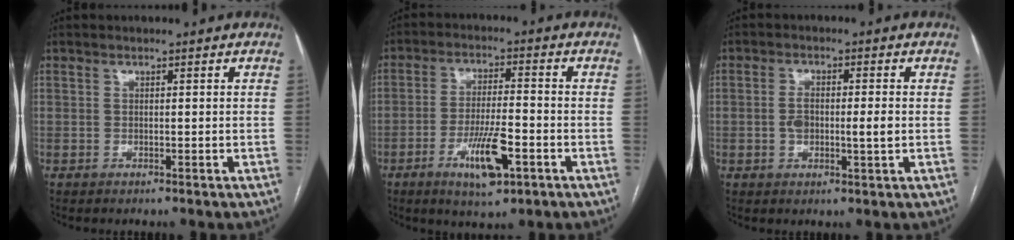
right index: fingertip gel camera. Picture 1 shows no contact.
{"total": 8.9, "force": [-4.0, 2.0, 7.7], "torque": [-0.144, -0.007, -0.061]}
{"total": 4.6, "force": [-0.3, 1.4, 4.4], "torque": [-0.087, 0.007, 0.000]}